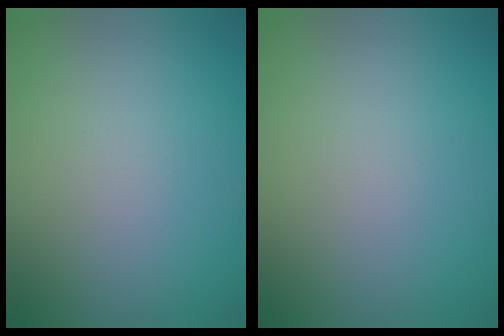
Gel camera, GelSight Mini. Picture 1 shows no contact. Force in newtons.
{"total": 0.0}